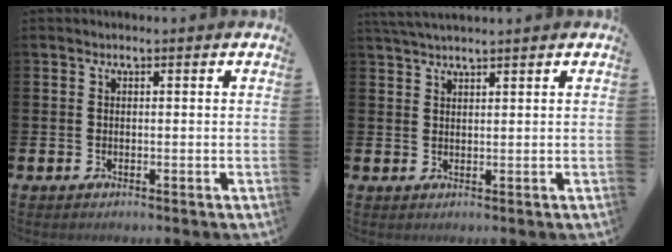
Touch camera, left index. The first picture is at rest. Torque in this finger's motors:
{"motor_torque": [0.32, -1.45, 0.69, 0.15]}